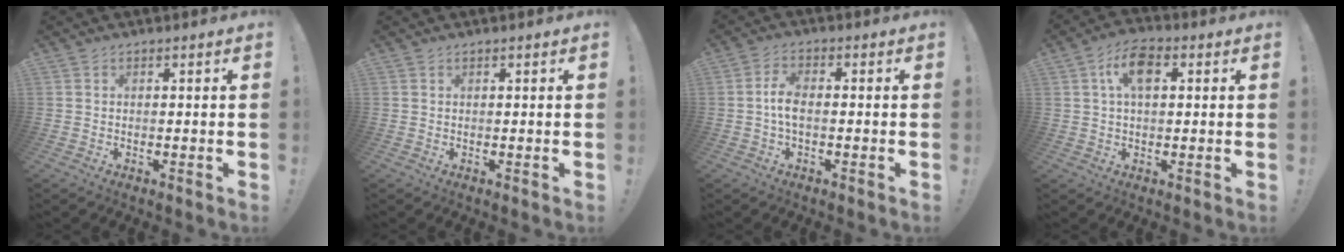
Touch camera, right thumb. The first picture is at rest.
{"total": 0.0}
{"total": 5.5, "force": [-0.8, 2.4, 4.9], "torque": [-0.105, 0.006, -0.013]}
{"total": 8.3, "force": [2.2, 4.5, 6.6], "torque": [-0.110, 0.011, 0.041]}